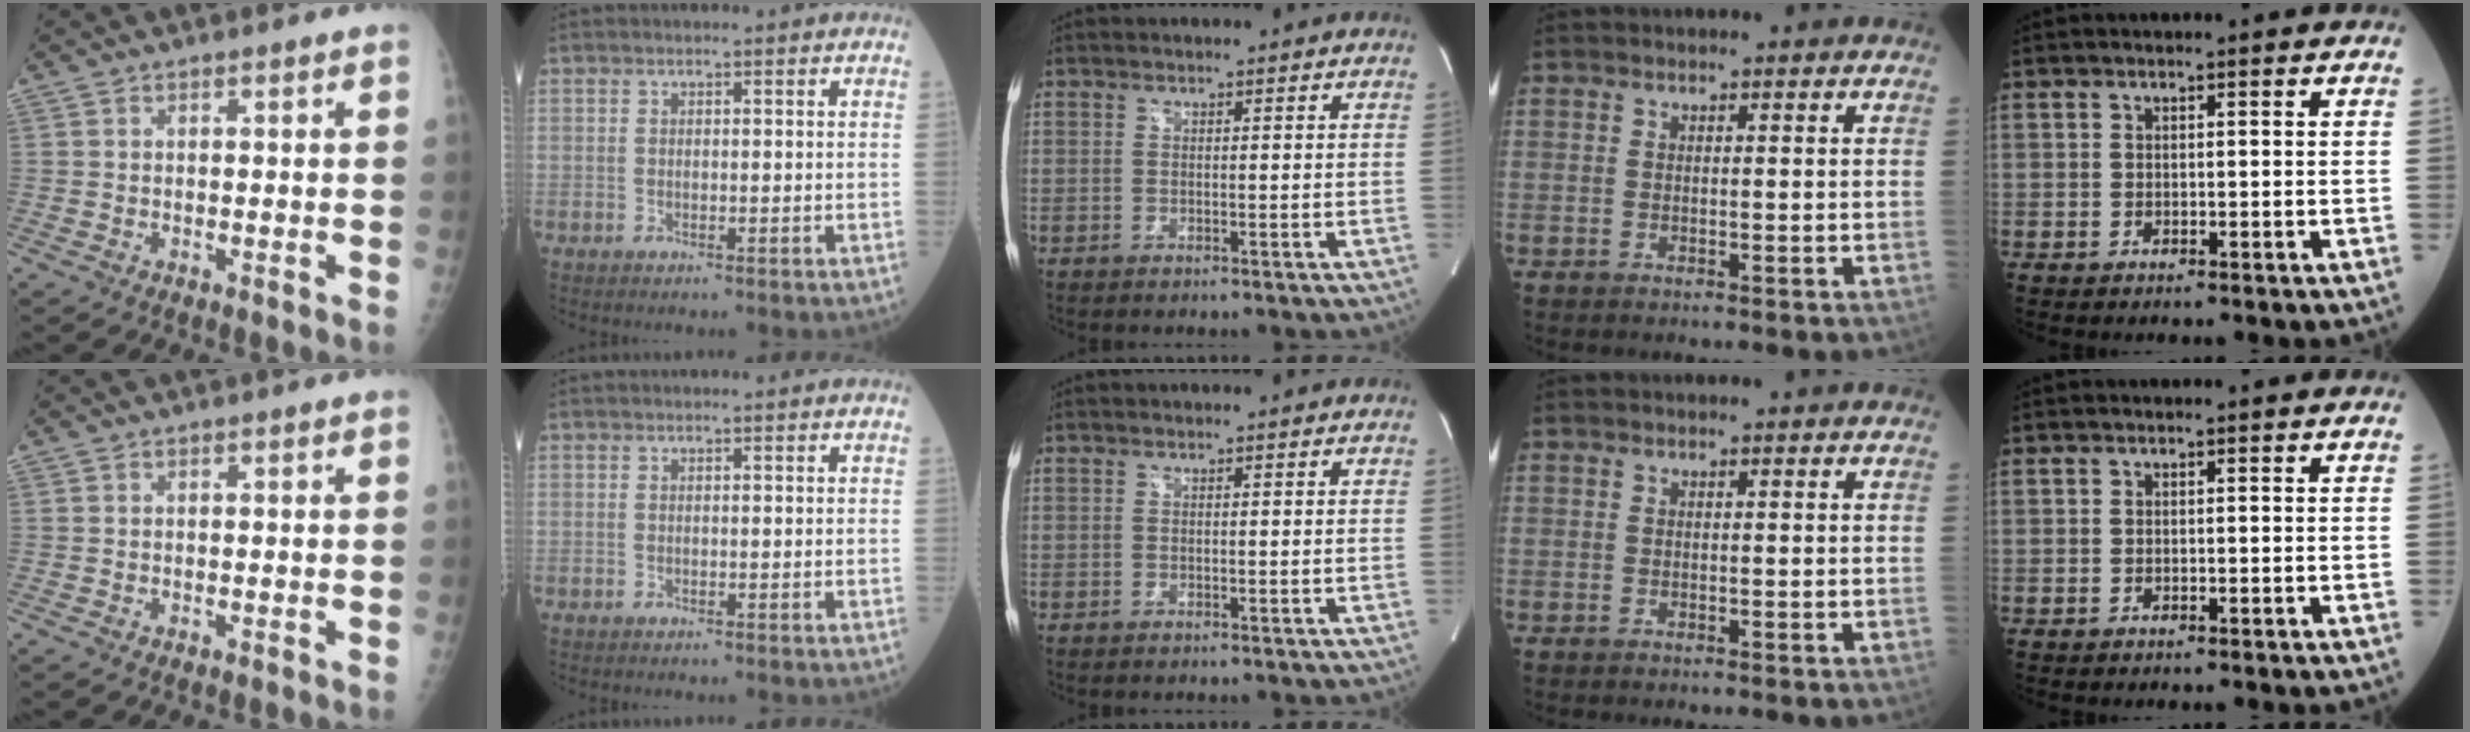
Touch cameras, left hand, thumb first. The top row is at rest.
{}